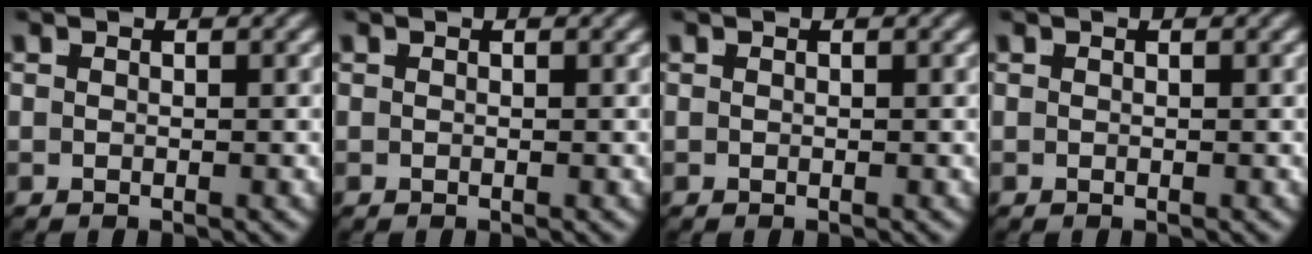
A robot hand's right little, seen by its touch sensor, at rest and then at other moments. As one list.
[{"total": 0.0}, {"total": 0.0}, {"total": 0.0}]